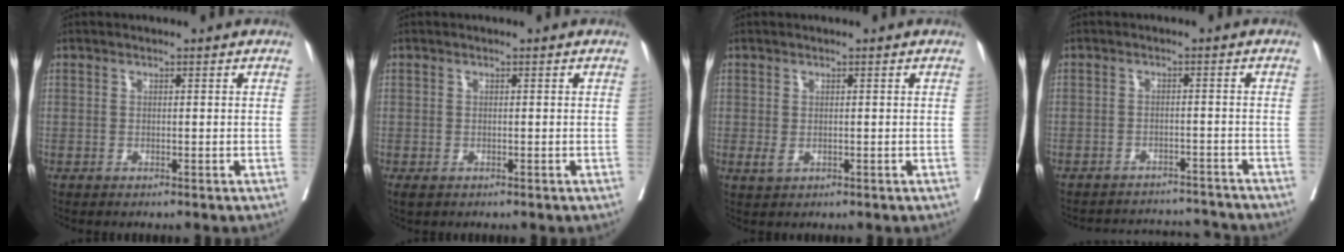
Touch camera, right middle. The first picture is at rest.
{"total": 1.1, "force": [-0.6, 0.6, 0.7], "torque": [-0.009, -0.001, -0.003]}
{"total": 1.3, "force": [-0.1, 0.8, 1.0], "torque": [-0.019, -0.004, 0.001]}
{"total": 9.5, "force": [-9.4, 1.4, 0.4], "torque": [-0.007, 0.021, -0.121]}